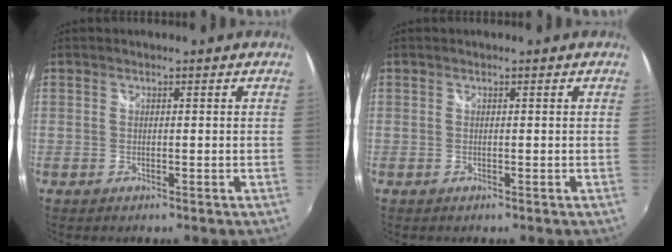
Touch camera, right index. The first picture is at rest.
{"total": 0.0}